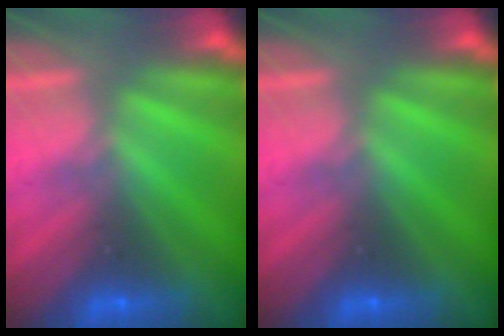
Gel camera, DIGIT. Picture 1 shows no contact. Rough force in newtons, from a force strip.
{"total": 0.0}